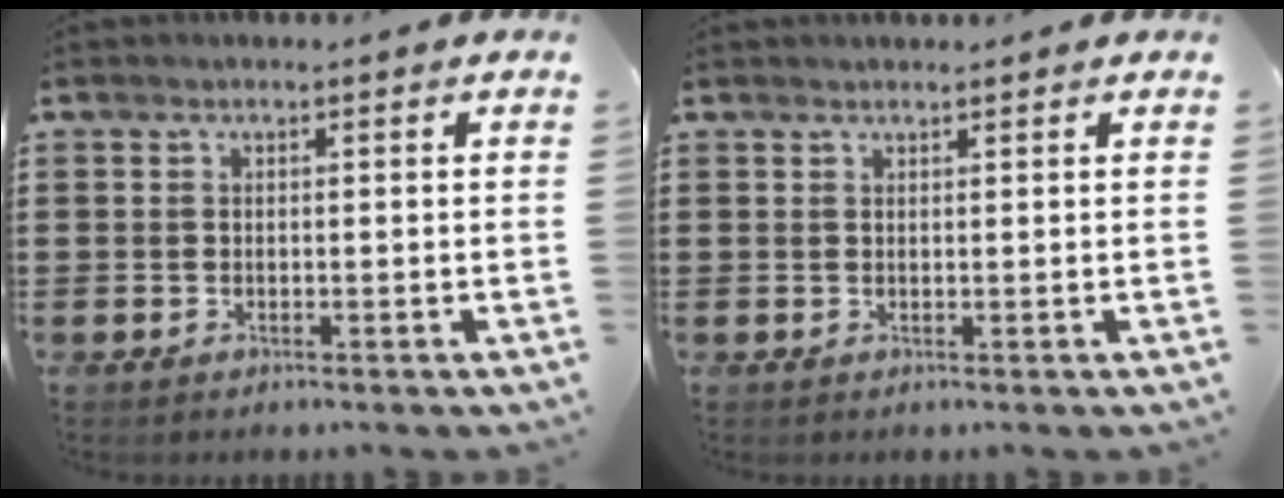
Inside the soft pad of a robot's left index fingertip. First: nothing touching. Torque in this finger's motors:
{"motor_torque": [2.14, 0.00, -0.07, -0.04]}